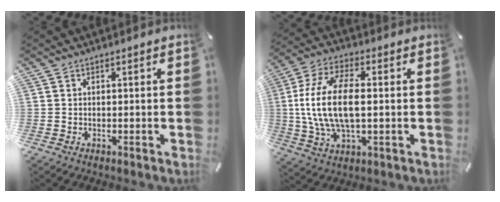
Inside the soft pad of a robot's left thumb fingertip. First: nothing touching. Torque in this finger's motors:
{"motor_torque": [0.52, 2.21, 1.57, -1.19, 0.75]}